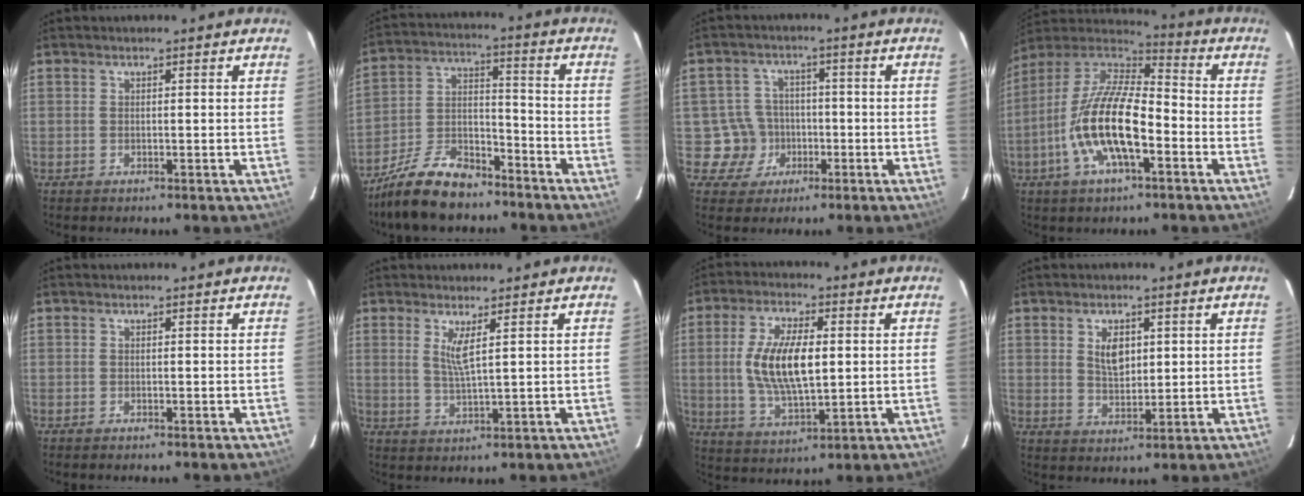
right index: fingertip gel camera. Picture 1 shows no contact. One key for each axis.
{"total": 16.4, "fx": -12.0, "fy": 6.7, "fz": 9.0, "tx": -0.202, "ty": -0.005, "tz": -0.219}
{"total": 6.4, "fx": -1.9, "fy": 6.1, "fz": 0.0, "tx": -0.012, "ty": 0.023, "tz": -0.027}
{"total": 17.5, "fx": -5.8, "fy": 6.3, "fz": 15.2, "tx": -0.302, "ty": -0.007, "tz": -0.118}
{"total": 0.0}
{"total": 3.5, "fx": 1.5, "fy": -0.2, "fz": 3.1, "tx": -0.062, "ty": -0.010, "tz": 0.027}
{"total": 12.4, "fx": 0.9, "fy": 5.2, "fz": 11.2, "tx": -0.218, "ty": 0.000, "tz": 0.020}
{"total": 5.0, "fx": 1.6, "fy": 2.9, "fz": 3.8, "tx": -0.064, "ty": 0.002, "tz": 0.031}